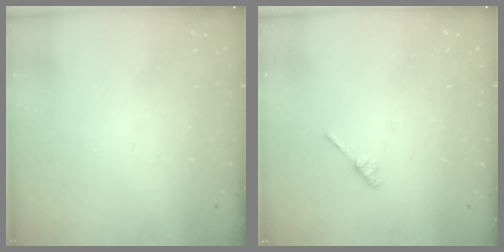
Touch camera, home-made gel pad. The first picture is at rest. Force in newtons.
{"total": 2.1, "press": 2.1, "slide": 0.4}